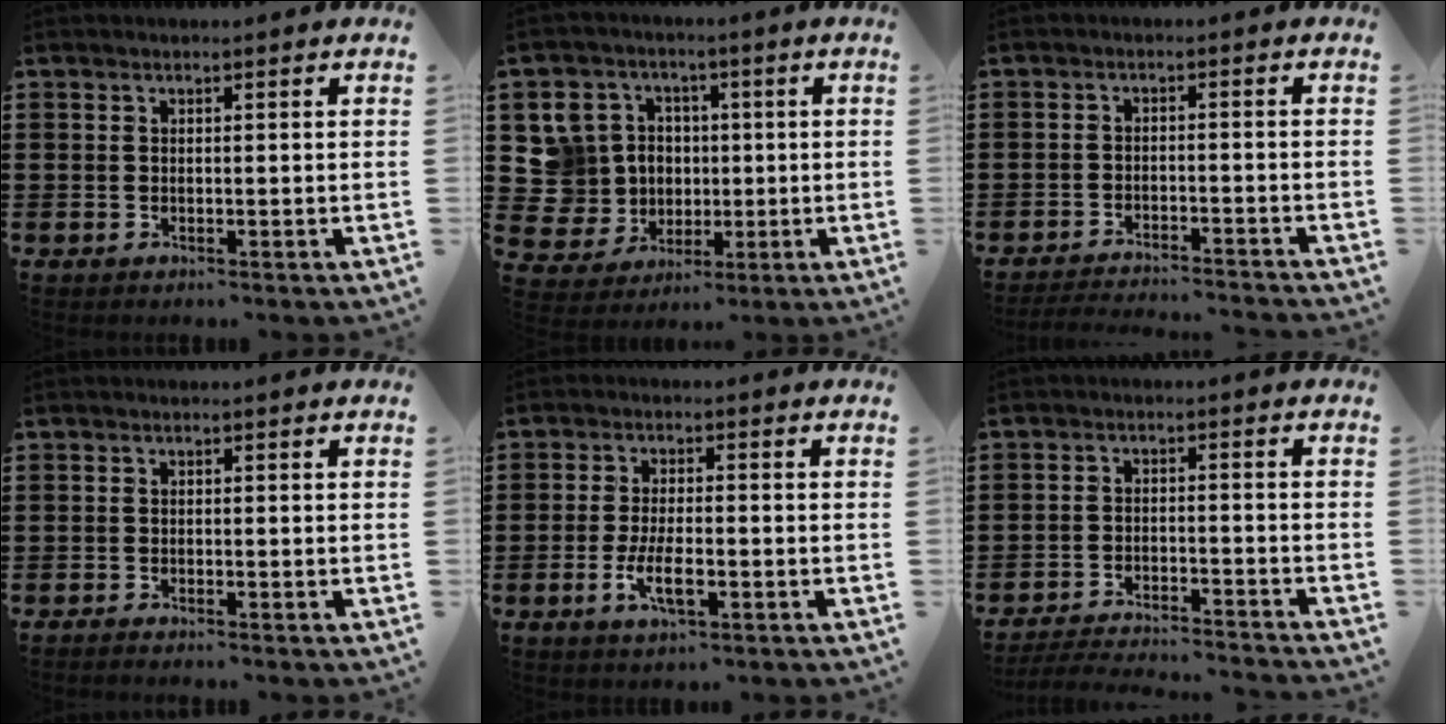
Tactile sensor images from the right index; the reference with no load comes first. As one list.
[{"total": 9.4, "force": [1.3, 9.1, 1.9], "torque": [-0.109, 0.004, 0.032]}, {"total": 3.0, "force": [-2.9, -0.3, 0.3], "torque": [-0.008, -0.003, -0.062]}, {"total": 0.7, "force": [-0.7, -0.1, 0.1], "torque": [-0.004, -0.003, -0.014]}, {"total": 5.4, "force": [-1.9, 1.9, 4.7], "torque": [-0.099, -0.004, -0.038]}, {"total": 3.9, "force": [-3.9, -0.1, 0.7], "torque": [-0.022, -0.006, -0.082]}]